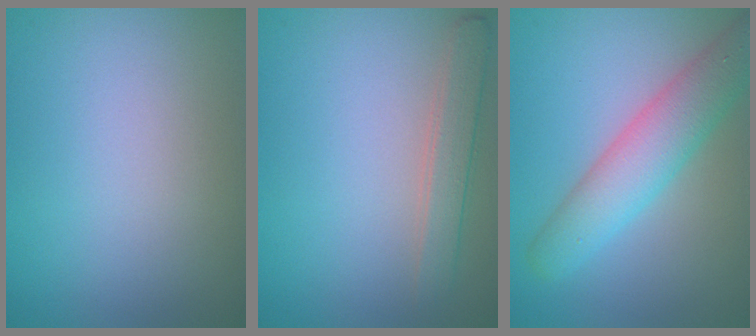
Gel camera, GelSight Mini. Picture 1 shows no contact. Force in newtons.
{"total": 2.3, "press": 2.3, "slide": 0.1}
{"total": 5.2, "press": 5.2, "slide": 0.2}